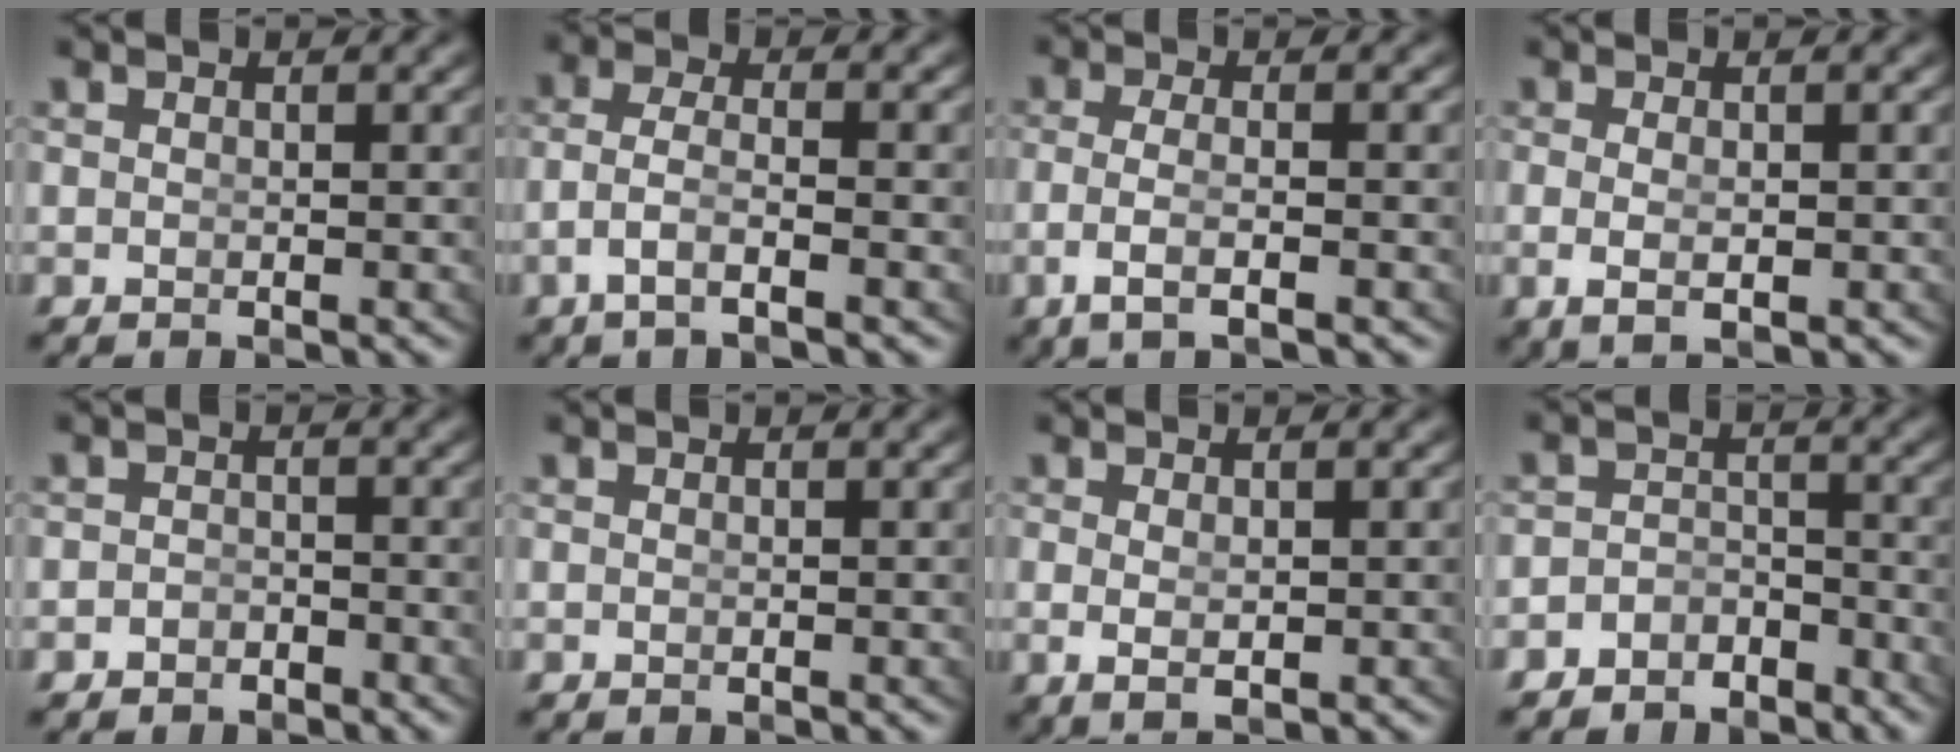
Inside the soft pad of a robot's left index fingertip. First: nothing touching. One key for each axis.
{"total": 3.4, "fx": -1.8, "fy": 1.1, "fz": 2.7, "tx": -0.068, "ty": -0.020, "tz": -0.021}
{"total": 3.5, "fx": -1.4, "fy": 0.5, "fz": 3.1, "tx": -0.077, "ty": -0.017, "tz": -0.012}
{"total": 2.5, "fx": -0.6, "fy": 0.4, "fz": 2.4, "tx": -0.051, "ty": -0.015, "tz": 0.006}
{"total": 2.0, "fx": -1.8, "fy": 0.7, "fz": -0.3, "tx": 0.008, "ty": -0.014, "tz": -0.026}
{"total": 0.0}
{"total": 1.9, "fx": -0.3, "fy": 0.3, "fz": 1.9, "tx": -0.039, "ty": -0.017, "tz": 0.013}
{"total": 4.3, "fx": -3.7, "fy": 2.1, "fz": 0.5, "tx": 0.000, "ty": -0.018, "tz": -0.062}